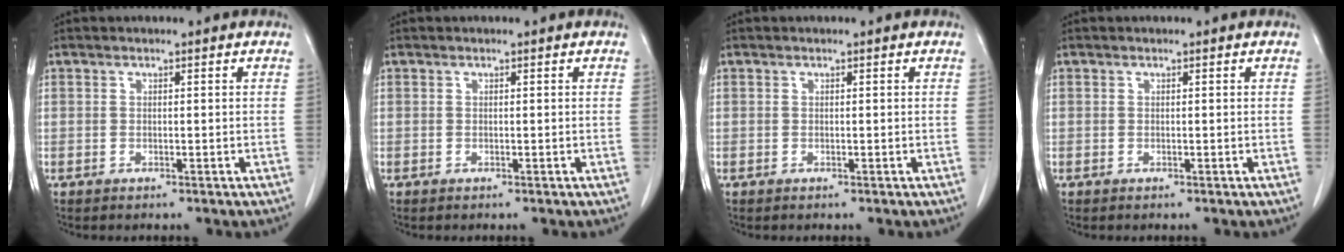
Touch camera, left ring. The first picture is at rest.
{"total": 0.0}
{"total": 0.0}
{"total": 0.0}